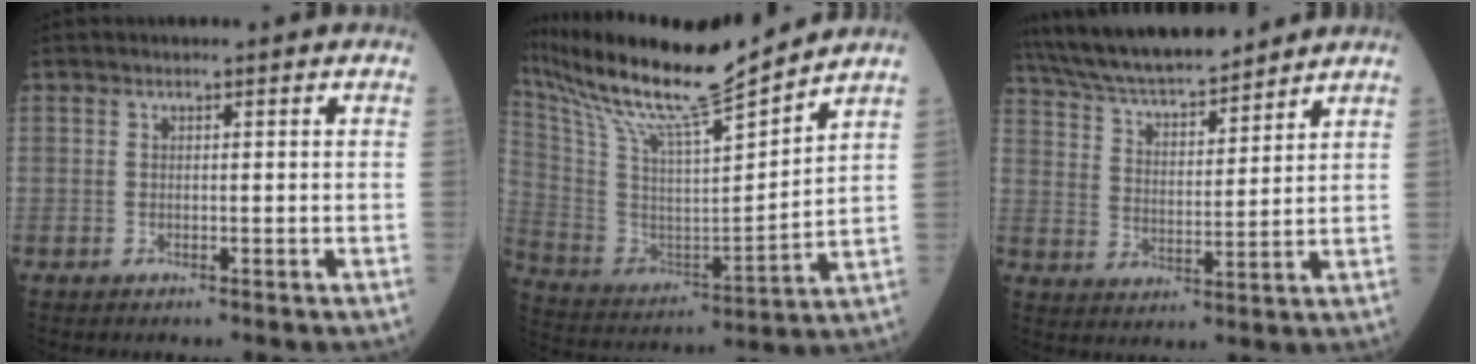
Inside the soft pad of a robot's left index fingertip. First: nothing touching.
{"total": 19.1, "force": [16.7, 0.1, 9.4], "torque": [-0.188, -0.007, 0.301]}
{"total": 15.7, "force": [14.2, 2.5, 6.3], "torque": [-0.118, 0.021, 0.245]}